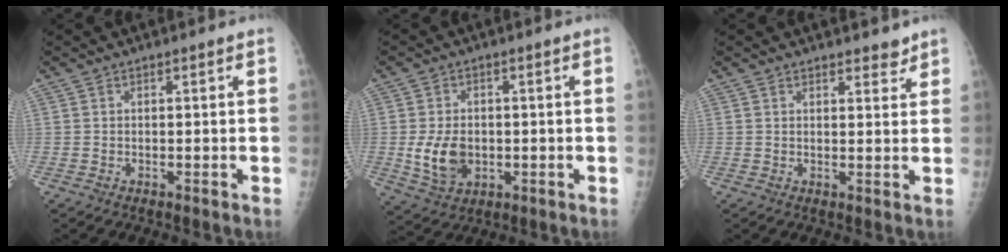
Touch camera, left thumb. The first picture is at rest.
{"total": 7.8, "force": [-1.0, 5.6, 5.4], "torque": [-0.081, -0.004, -0.006]}
{"total": 2.9, "force": [2.4, 1.1, 1.0], "torque": [0.005, -0.014, 0.031]}